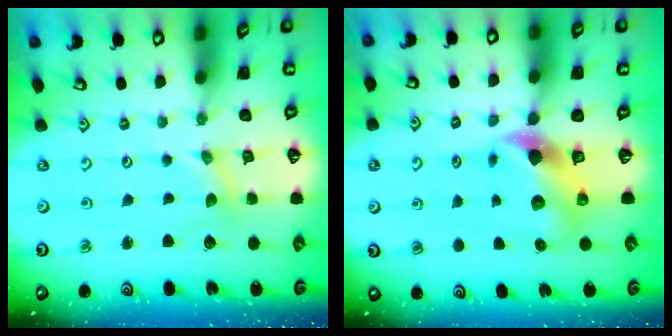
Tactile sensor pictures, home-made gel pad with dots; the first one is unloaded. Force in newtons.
{"total": 7.3, "press": 7.2, "slide": 1.3}